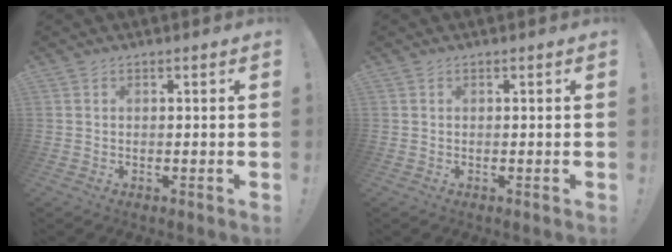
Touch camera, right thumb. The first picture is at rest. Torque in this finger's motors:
{"motor_torque": [0.00, 0.00, 0.00, 0.00, 0.00]}